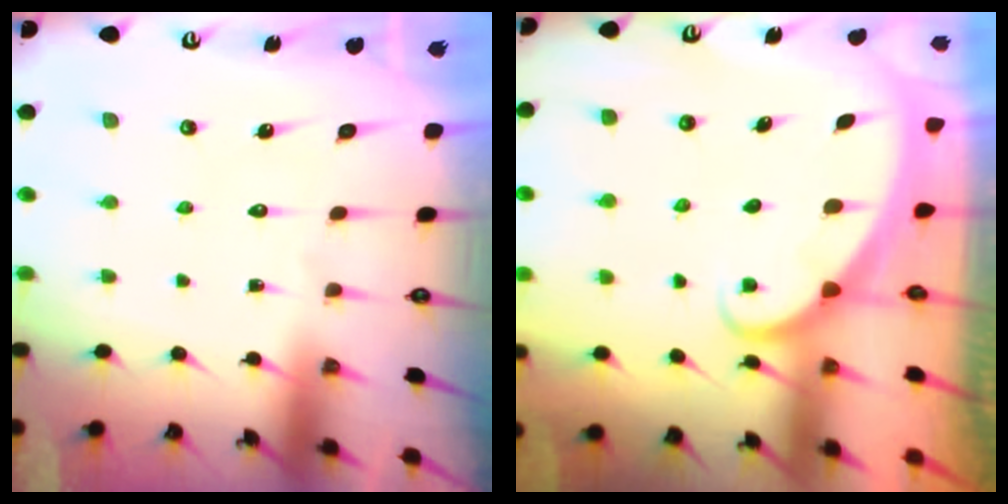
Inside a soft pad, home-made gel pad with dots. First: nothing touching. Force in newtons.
{"total": 1.8, "press": 1.8, "slide": 0.1}